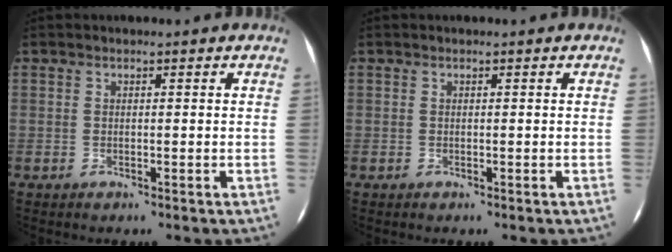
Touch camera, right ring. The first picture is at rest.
{"total": 0.0}